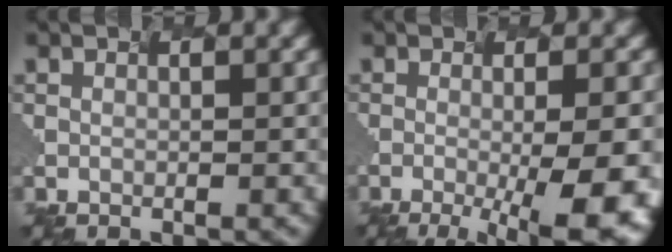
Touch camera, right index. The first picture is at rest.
{"total": 10.4, "force": [-3.0, 3.0, 9.5], "torque": [-0.094, -0.009, -0.024]}